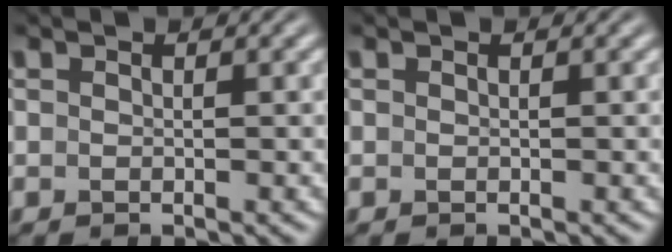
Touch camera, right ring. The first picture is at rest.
{"total": 0.0}